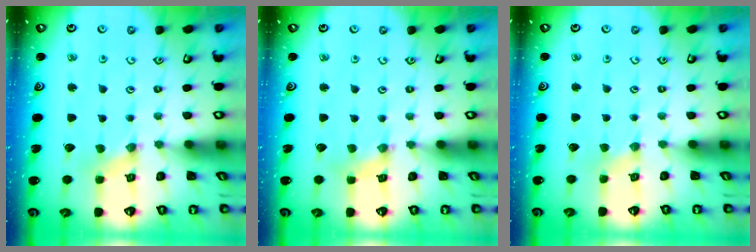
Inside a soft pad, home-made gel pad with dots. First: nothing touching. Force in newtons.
{"total": 2.1, "press": 2.1, "slide": 0.4}
{"total": 0.8, "press": 0.8, "slide": 0.3}